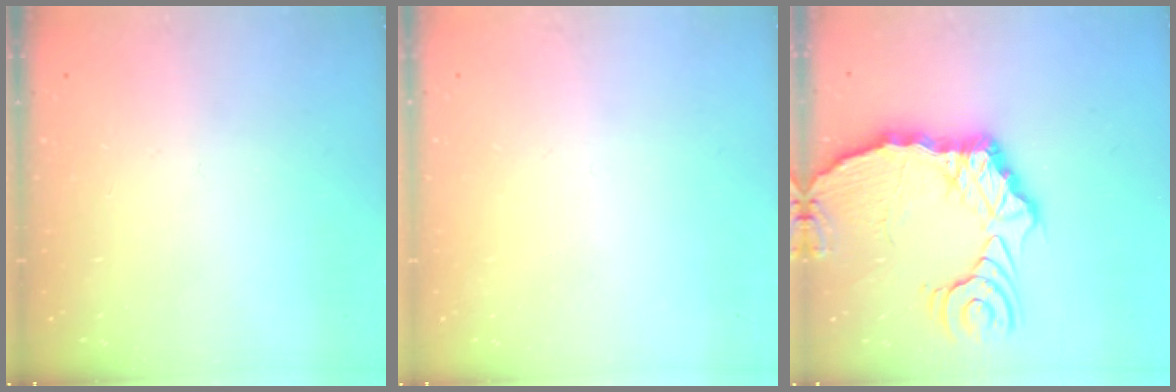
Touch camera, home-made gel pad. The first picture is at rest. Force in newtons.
{"total": 1.5, "press": 1.4, "slide": 0.2}
{"total": 17.0, "press": 16.9, "slide": 2.1}